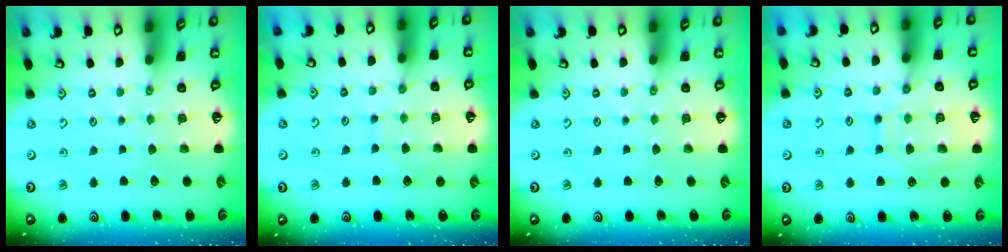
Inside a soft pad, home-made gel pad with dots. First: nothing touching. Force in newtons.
{"total": 7.8, "press": 7.8, "slide": 0.4}
{"total": 0.0}
{"total": 11.3, "press": 11.2, "slide": 1.1}